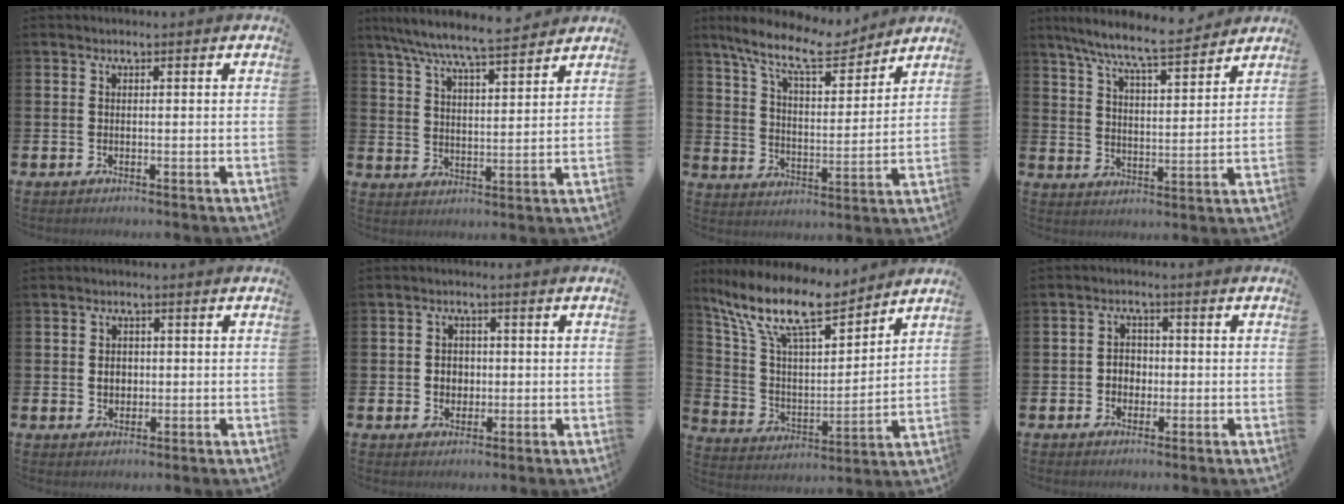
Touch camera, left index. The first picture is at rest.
{"total": 7.6, "force": [7.2, 0.3, 2.4], "torque": [-0.075, -0.045, 0.127]}
{"total": 11.3, "force": [9.8, 2.8, 4.7], "torque": [-0.116, -0.053, 0.172]}
{"total": 8.5, "force": [7.8, 0.6, 3.3], "torque": [-0.092, -0.044, 0.139]}
{"total": 2.1, "force": [0.1, 1.9, 1.0], "torque": [-0.001, 0.001, -0.006]}
{"total": 2.6, "force": [-0.1, 2.4, 0.9], "torque": [-0.013, 0.004, -0.009]}
{"total": 13.3, "force": [10.9, 3.6, 6.8], "torque": [-0.170, -0.062, 0.191]}
{"total": 2.6, "force": [-0.4, 2.3, 1.1], "torque": [-0.014, 0.004, -0.015]}